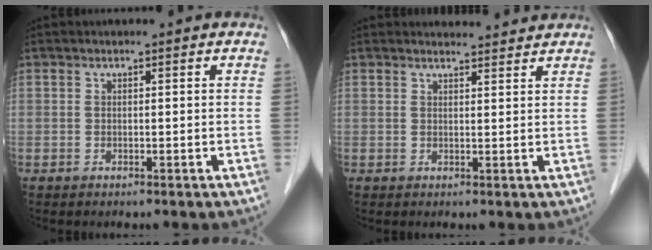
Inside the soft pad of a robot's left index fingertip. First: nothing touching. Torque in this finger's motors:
{"motor_torque": [0.18, -0.23, 0.03, 0.01]}